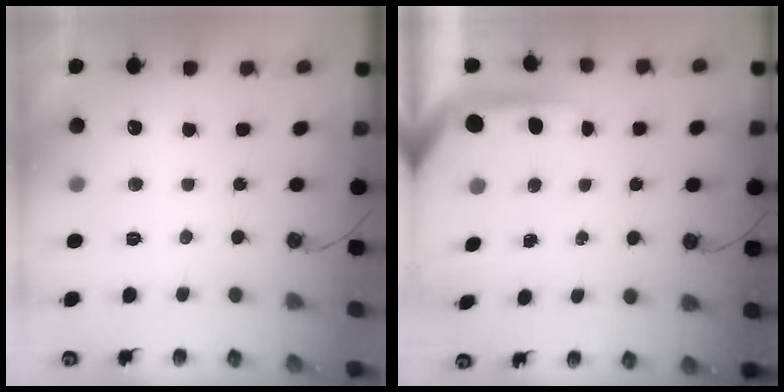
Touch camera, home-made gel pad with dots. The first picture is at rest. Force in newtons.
{"total": 5.4, "press": 5.4, "slide": 0.4}